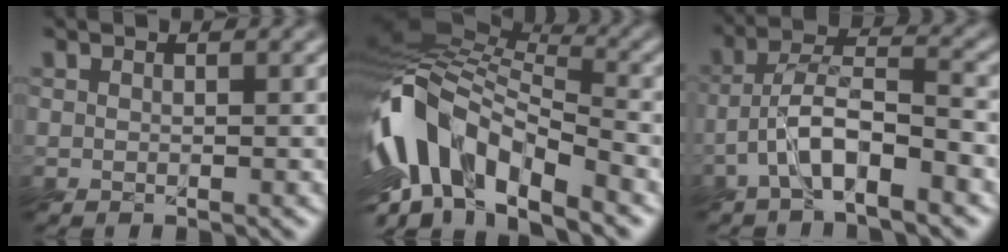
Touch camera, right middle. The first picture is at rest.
{"total": 11.9, "force": [-6.9, 5.5, 8.1], "torque": [-0.147, 0.010, -0.139]}
{"total": 6.0, "force": [-3.4, 1.8, 4.6], "torque": [-0.083, 0.009, -0.071]}